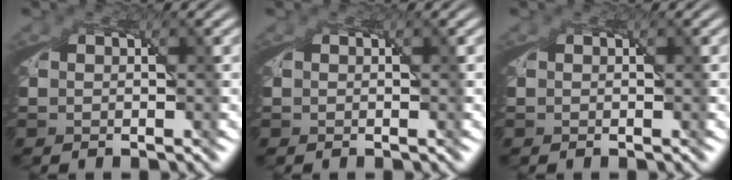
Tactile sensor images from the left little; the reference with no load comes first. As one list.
[{"total": 0.0}, {"total": 0.0}]